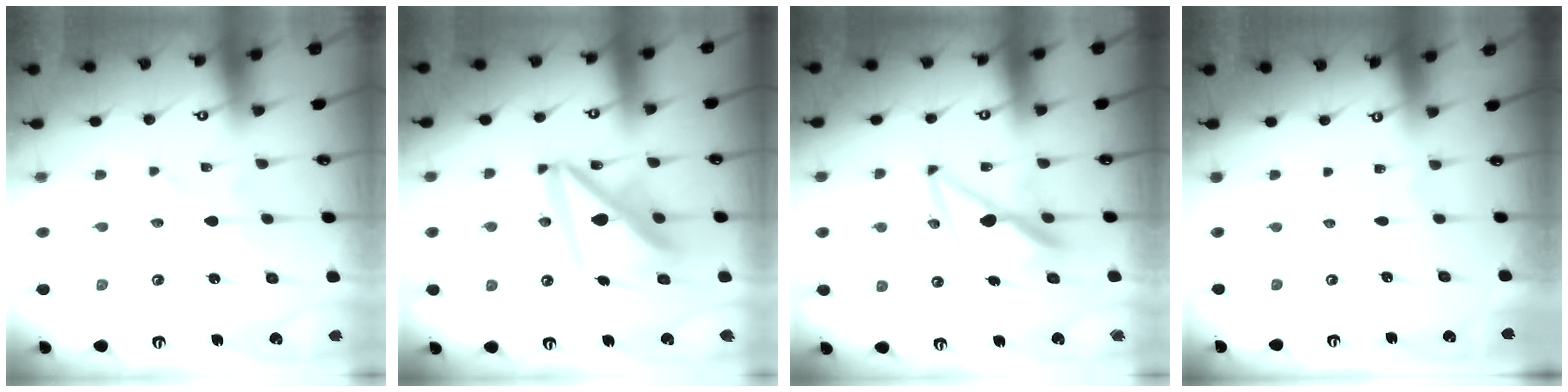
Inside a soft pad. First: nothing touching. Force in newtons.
{"total": 16.6, "press": 16.4, "slide": 2.1}
{"total": 9.9, "press": 9.8, "slide": 1.6}
{"total": 0.0}